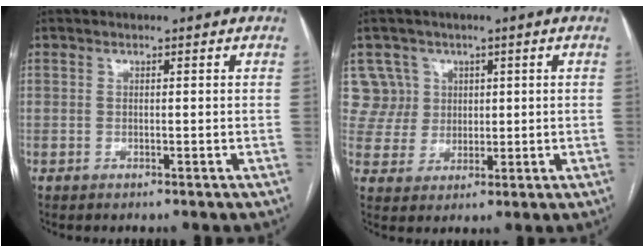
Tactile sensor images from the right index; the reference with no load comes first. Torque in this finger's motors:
{"motor_torque": [-0.31, 0.34, -0.04, -0.05]}